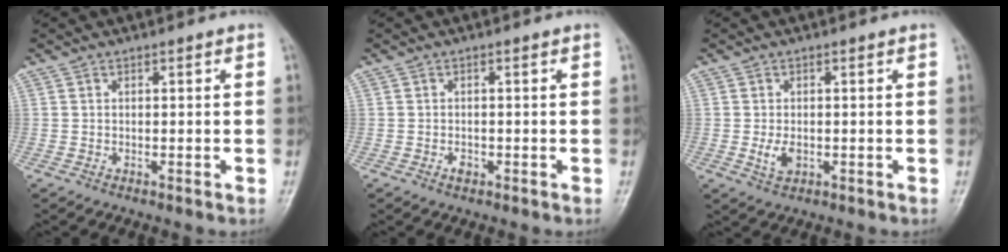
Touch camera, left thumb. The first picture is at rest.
{"total": 1.2, "force": [-0.5, 0.8, 0.7], "torque": [-0.010, 0.002, -0.008]}
{"total": 2.9, "force": [-0.4, 1.8, 2.3], "torque": [-0.044, -0.005, -0.003]}